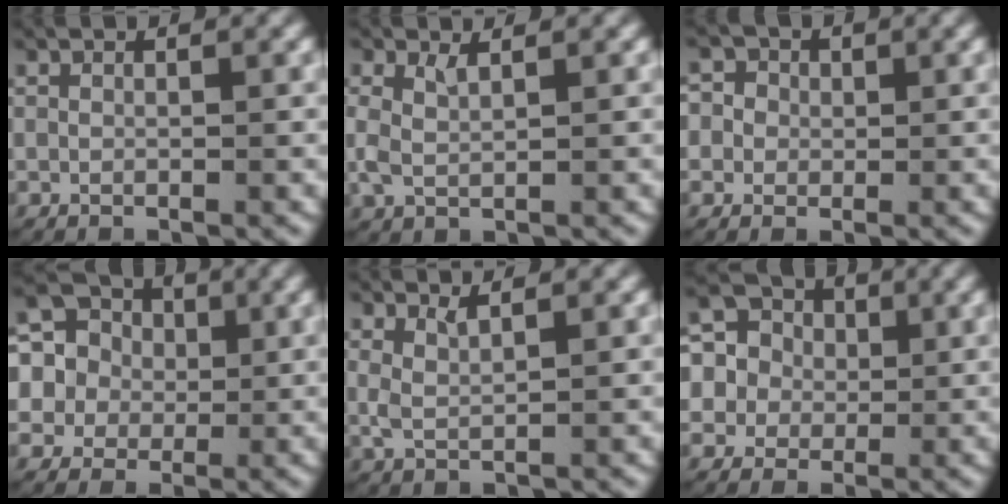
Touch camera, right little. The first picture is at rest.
{"total": 2.2, "force": [0.5, 1.5, 1.5], "torque": [-0.055, -0.014, 0.020]}
{"total": 4.2, "force": [0.5, 4.0, 1.2], "torque": [-0.036, 0.001, -0.001]}
{"total": 11.0, "force": [0.4, 10.3, 3.9], "torque": [-0.130, -0.030, 0.001]}
{"total": 2.2, "force": [1.0, 1.3, 1.5], "torque": [-0.047, -0.011, 0.025]}
{"total": 9.3, "force": [0.2, 8.7, 3.2], "torque": [-0.112, -0.027, 0.000]}